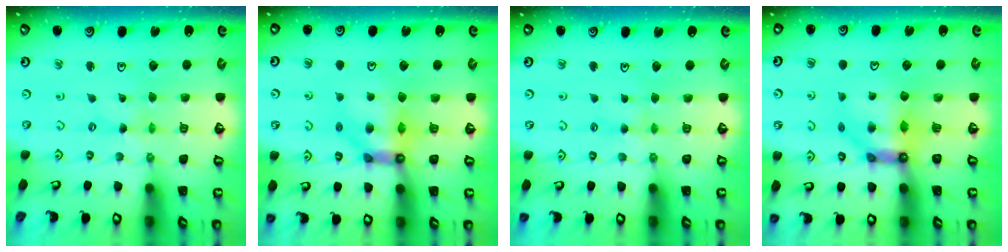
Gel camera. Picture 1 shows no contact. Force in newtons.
{"total": 9.1, "press": 9.1, "slide": 0.8}
{"total": 2.7, "press": 2.6, "slide": 0.5}
{"total": 9.0, "press": 8.9, "slide": 1.2}